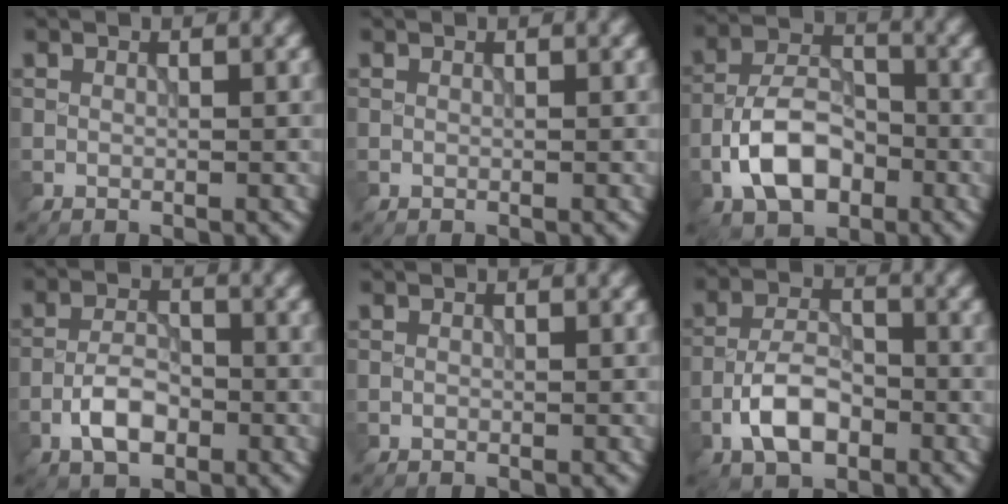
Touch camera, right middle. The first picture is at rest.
{"total": 0.0}
{"total": 6.8, "force": [-2.8, 4.0, 4.7], "torque": [-0.082, 0.008, -0.058]}
{"total": 4.0, "force": [-1.8, 2.0, 2.9], "torque": [-0.051, 0.005, -0.038]}
{"total": 0.0}
{"total": 5.3, "force": [-2.4, 2.7, 3.8], "torque": [-0.066, 0.007, -0.050]}